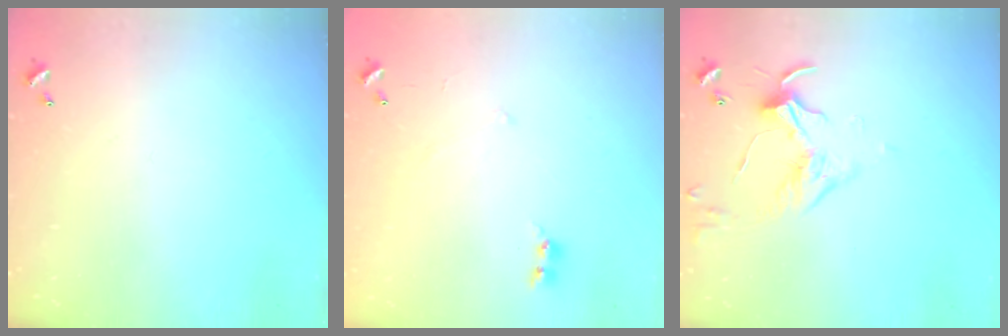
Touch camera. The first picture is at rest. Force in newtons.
{"total": 6.3, "press": 6.3, "slide": 0.4}
{"total": 3.3, "press": 3.2, "slide": 0.7}